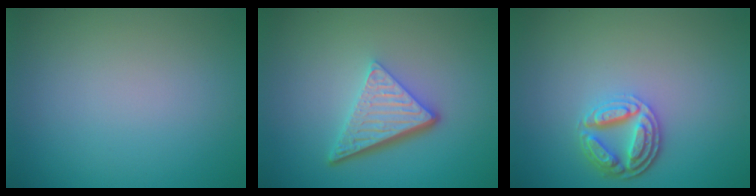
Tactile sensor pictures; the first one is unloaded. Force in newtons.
{"total": 5.2, "press": 3.6, "slide": 3.8}
{"total": 4.0, "press": 3.2, "slide": 2.5}